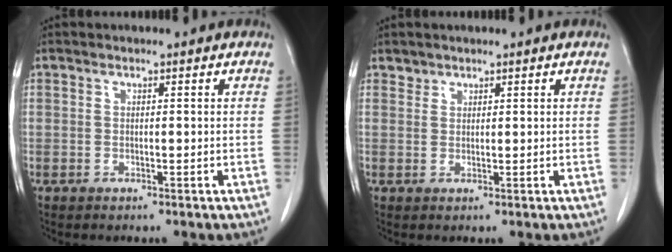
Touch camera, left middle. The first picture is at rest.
{"total": 0.9, "force": [0.8, 0.4, -0.2], "torque": [0.009, 0.000, 0.012]}